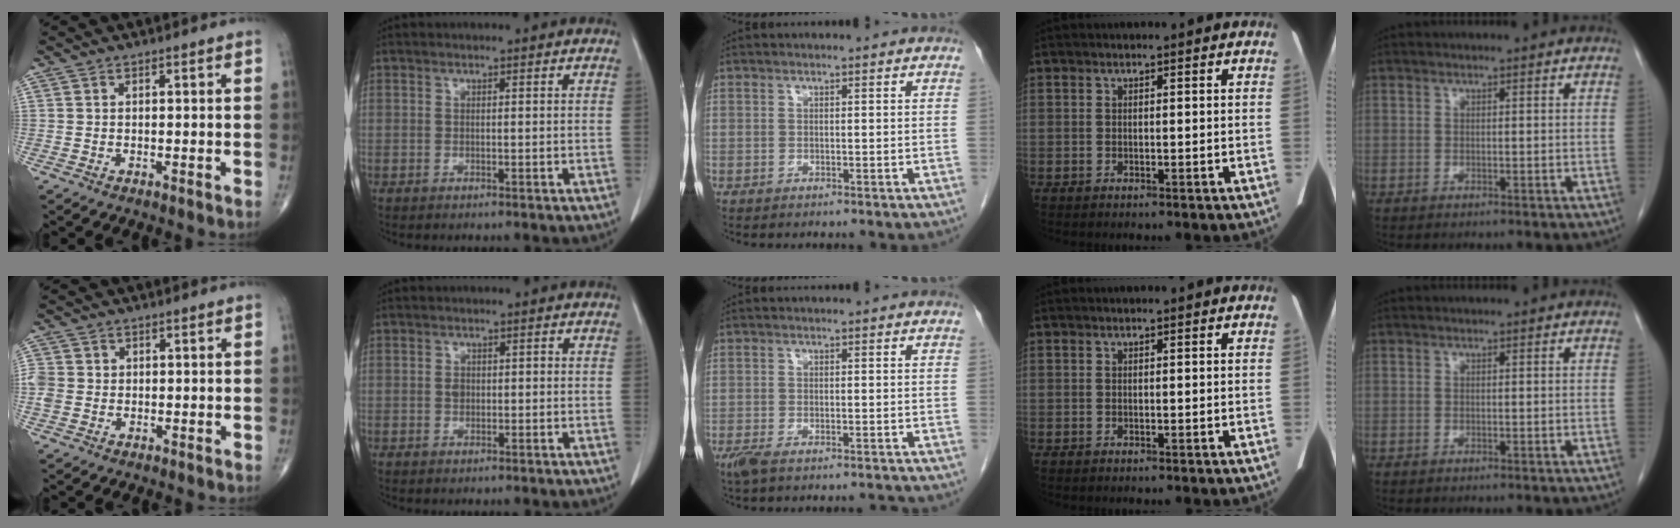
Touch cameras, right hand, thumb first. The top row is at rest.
{"thumb": {"total": 3.4, "force": [0.1, 3.1, 1.5], "torque": [-0.029, 0.009, 0.005]}, "index": {"total": 1.5, "force": [-0.1, 1.1, 0.9], "torque": [-0.016, 0.007, 0.001]}, "middle": {"total": 4.7, "force": [-4.0, 0.8, 2.3], "torque": [-0.040, -0.009, -0.068]}}